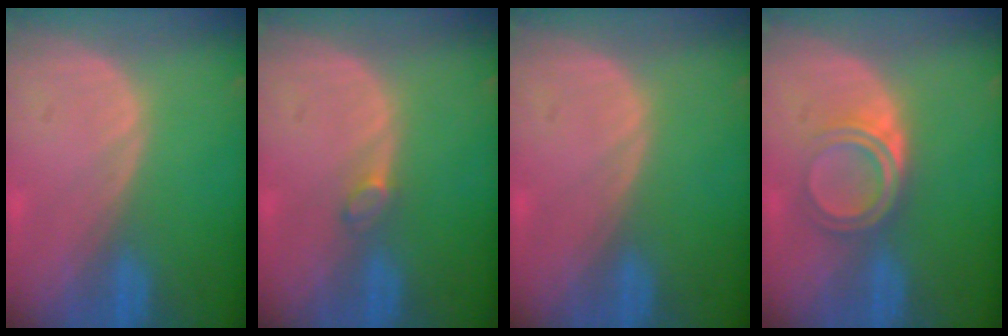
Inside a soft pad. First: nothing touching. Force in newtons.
{"total": 1.4, "press": 1.4, "slide": 0.2}
{"total": 0.0}
{"total": 5.1, "press": 4.3, "slide": 2.6}